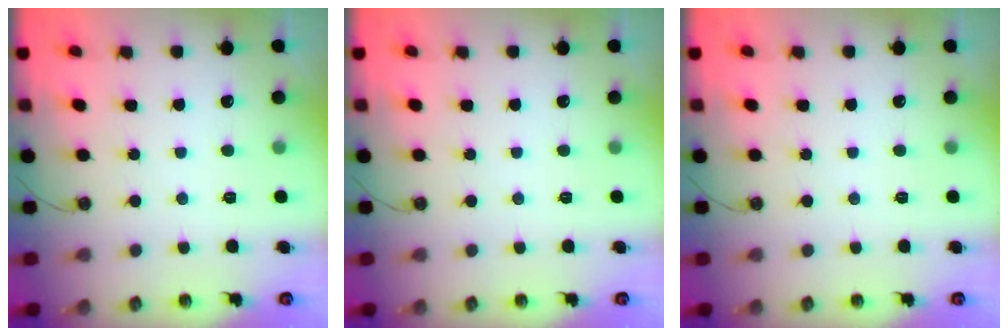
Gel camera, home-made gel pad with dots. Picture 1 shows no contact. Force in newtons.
{"total": 0.0}
{"total": 0.0}